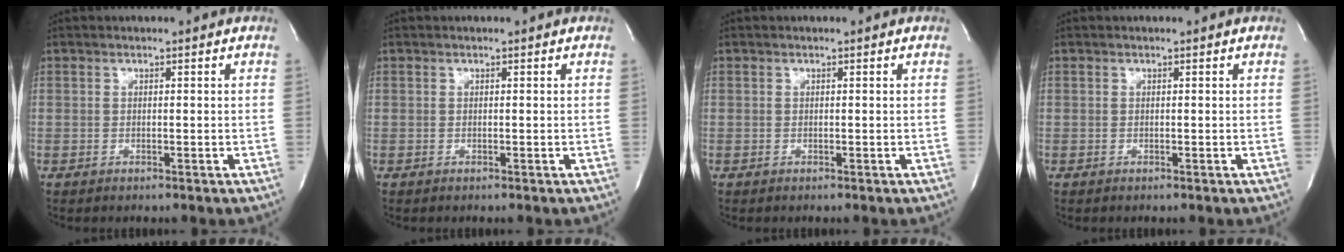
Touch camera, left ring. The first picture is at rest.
{"total": 0.0}
{"total": 0.0}
{"total": 0.0}